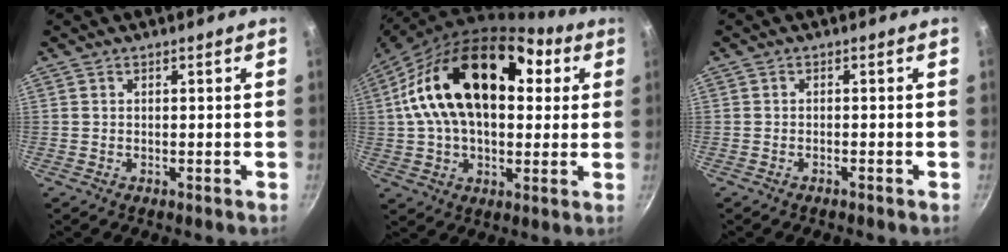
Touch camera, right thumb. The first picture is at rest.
{"total": 25.1, "force": [5.3, 15.5, 19.0], "torque": [-0.311, 0.031, 0.069]}
{"total": 0.7, "force": [-0.6, -0.1, 0.3], "torque": [-0.014, 0.005, -0.011]}